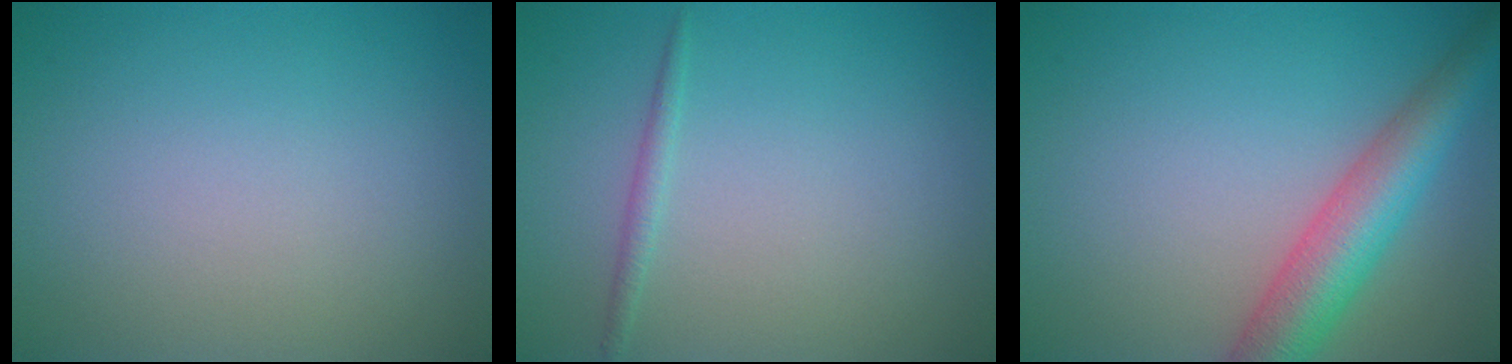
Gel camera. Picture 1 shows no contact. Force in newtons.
{"total": 0.9, "press": 0.9, "slide": 0.1}
{"total": 6.0, "press": 6.0, "slide": 0.2}